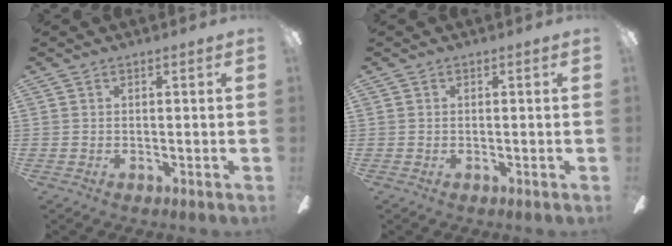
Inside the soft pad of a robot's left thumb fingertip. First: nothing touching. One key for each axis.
{"total": 0.0}